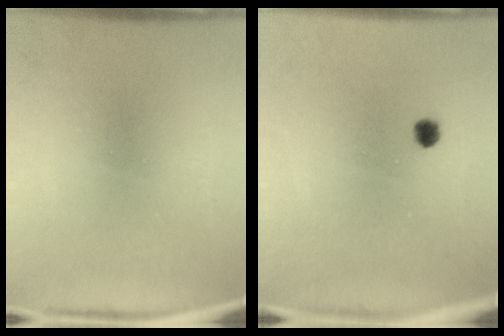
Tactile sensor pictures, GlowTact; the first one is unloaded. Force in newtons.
{"total": 1.7}